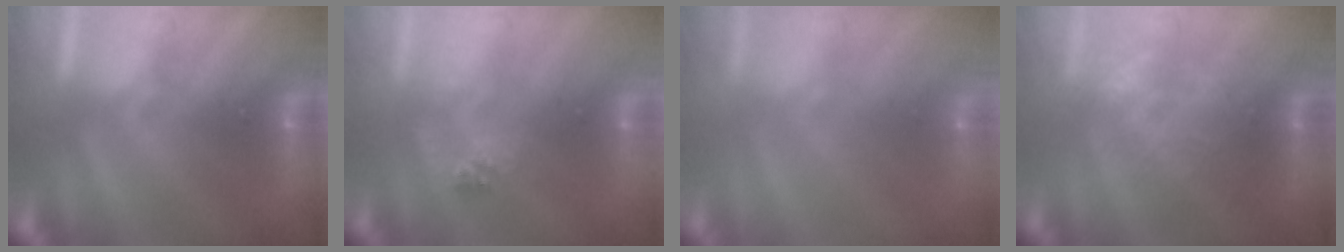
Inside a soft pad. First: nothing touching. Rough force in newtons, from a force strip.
{"total": 2.3}
{"total": 8.8}
{"total": 2.4}